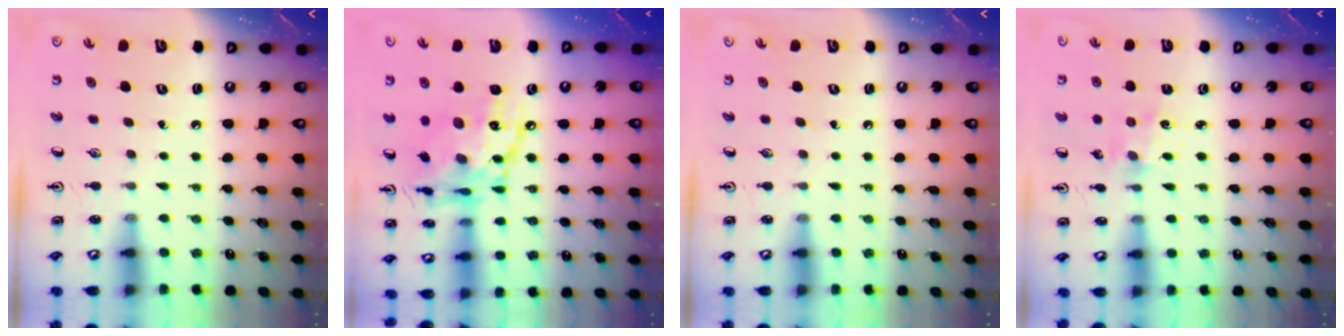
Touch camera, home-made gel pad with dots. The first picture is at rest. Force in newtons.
{"total": 18.8, "press": 18.7, "slide": 1.4}
{"total": 0.0}
{"total": 1.0, "press": 1.0, "slide": 0.2}